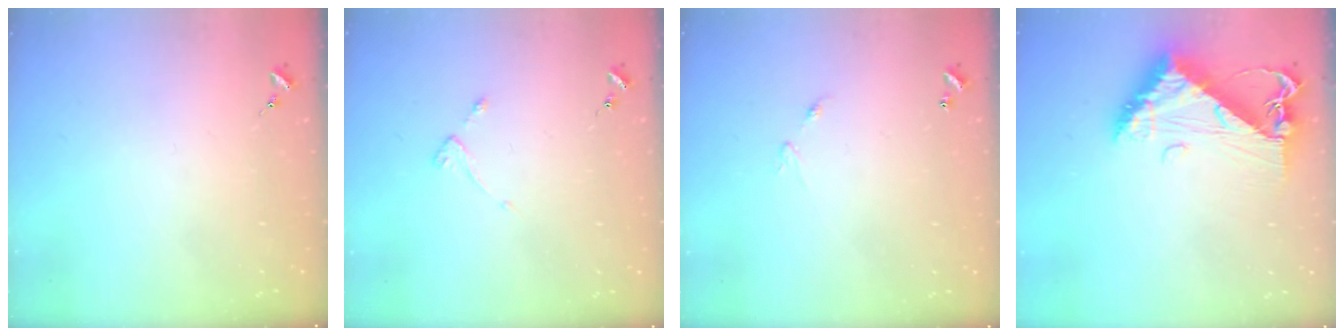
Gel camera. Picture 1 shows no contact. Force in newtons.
{"total": 2.7, "press": 2.6, "slide": 0.5}
{"total": 5.0, "press": 5.0, "slide": 0.5}
{"total": 11.4, "press": 11.3, "slide": 1.4}